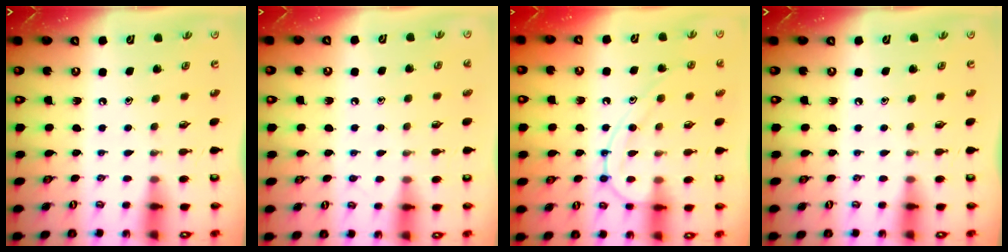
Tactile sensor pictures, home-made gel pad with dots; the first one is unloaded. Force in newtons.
{"total": 5.2, "press": 5.2, "slide": 0.4}
{"total": 11.4, "press": 11.4, "slide": 0.2}
{"total": 0.0}